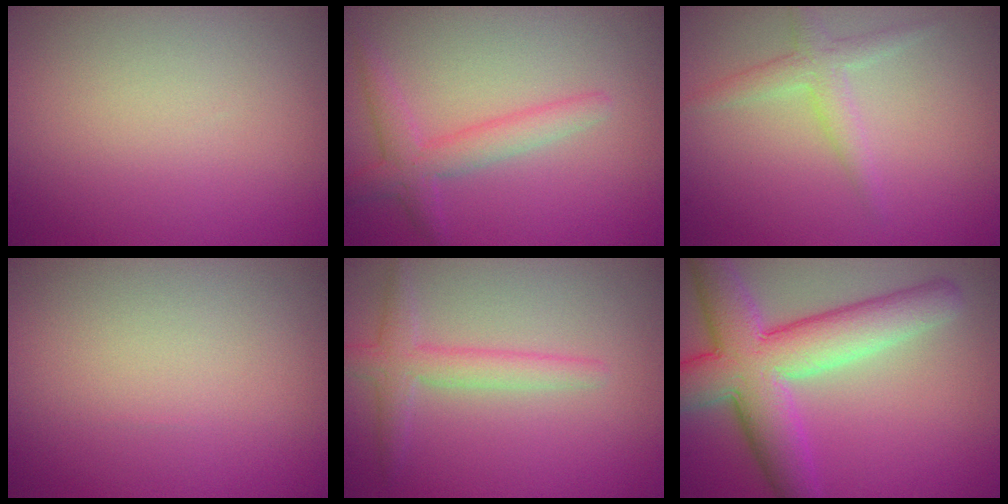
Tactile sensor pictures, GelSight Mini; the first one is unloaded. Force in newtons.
{"total": 2.7, "press": 2.7, "slide": 0.1}
{"total": 2.2, "press": 2.1, "slide": 0.1}
{"total": 0.0}
{"total": 2.7, "press": 2.7, "slide": 0.1}
{"total": 9.0, "press": 9.0, "slide": 0.4}